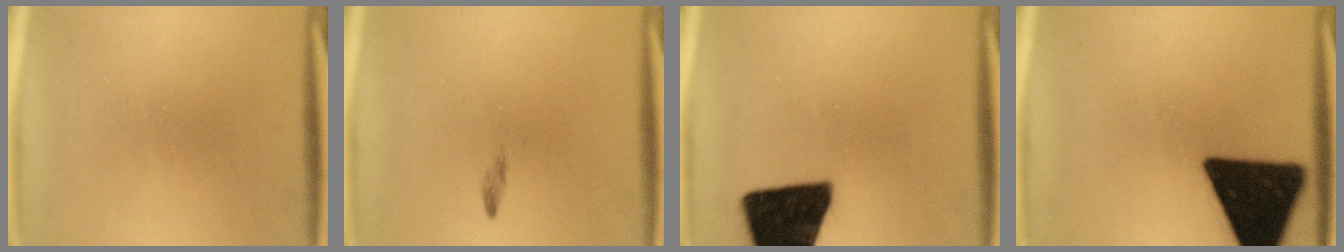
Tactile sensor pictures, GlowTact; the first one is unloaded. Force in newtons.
{"total": 0.7}
{"total": 19.6}
{"total": 19.0}